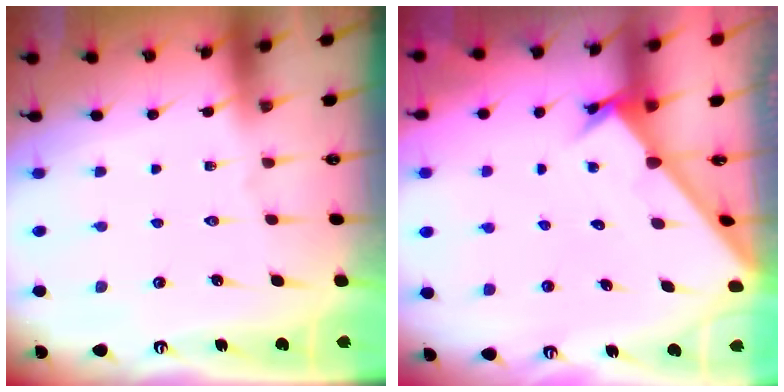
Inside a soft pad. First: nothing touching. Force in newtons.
{"total": 2.3, "press": 2.3, "slide": 0.0}